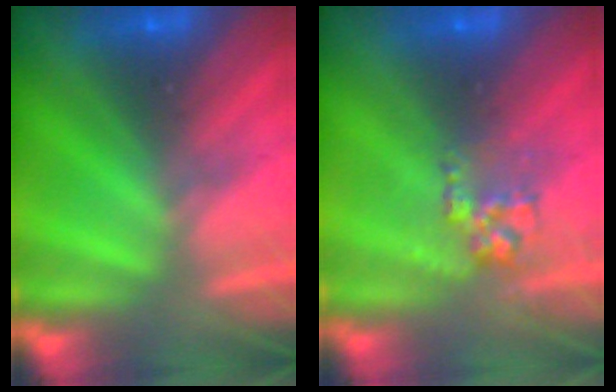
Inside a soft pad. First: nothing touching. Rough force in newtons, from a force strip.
{"total": 2.8}